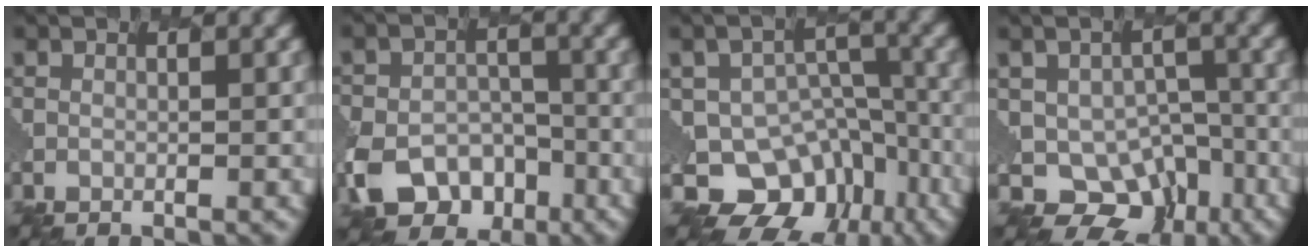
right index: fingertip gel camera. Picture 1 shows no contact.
{"total": 7.1, "force": [-3.9, 5.2, 2.8], "torque": [-0.058, -0.017, -0.067]}
{"total": 8.7, "force": [-4.5, 6.5, 3.7], "torque": [-0.057, -0.011, -0.069]}
{"total": 7.9, "force": [-3.3, 6.1, 3.8], "torque": [-0.064, -0.022, -0.040]}